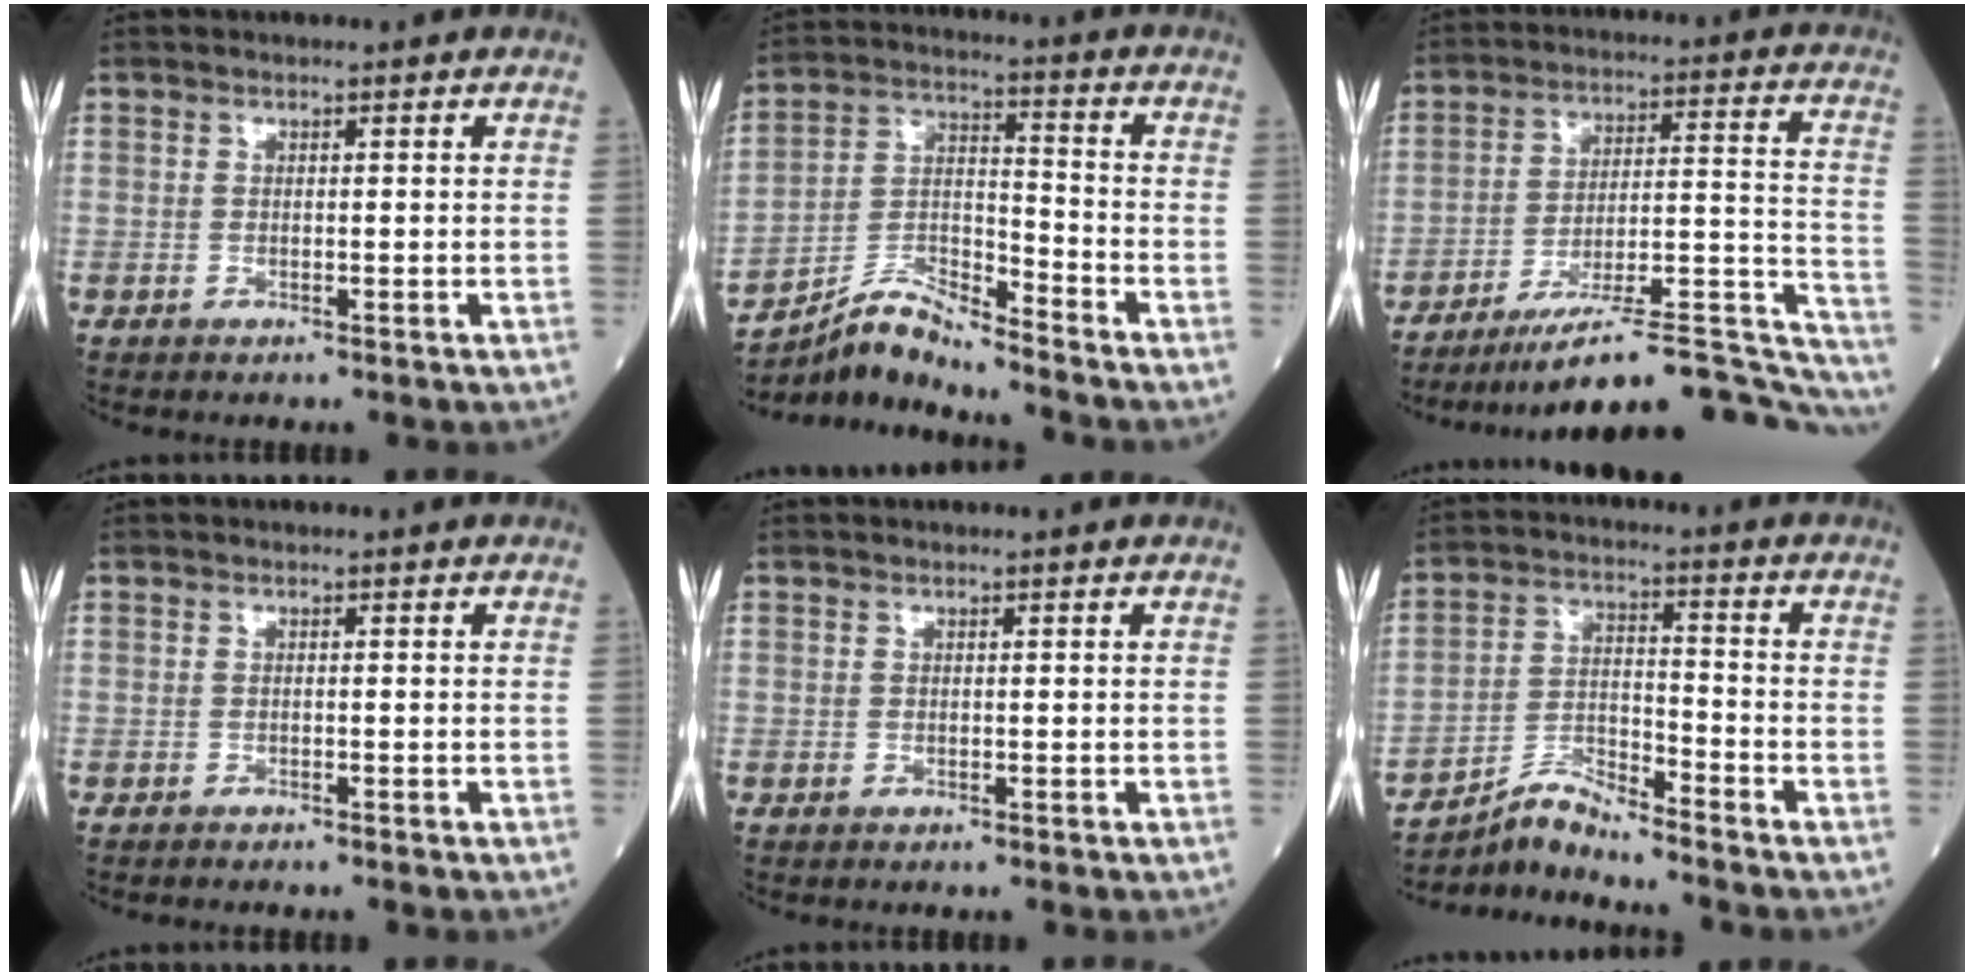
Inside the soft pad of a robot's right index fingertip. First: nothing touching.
{"total": 8.3, "force": [-8.0, -0.8, 2.0], "torque": [-0.052, 0.012, -0.148]}
{"total": 24.8, "force": [-22.5, 1.0, 10.5], "torque": [-0.067, 0.026, -0.311]}
{"total": 0.7, "force": [-0.7, -0.1, 0.3], "torque": [-0.001, 0.001, -0.009]}
{"total": 0.0}
{"total": 6.0, "force": [-5.8, -1.2, 0.8], "torque": [-0.026, -0.005, -0.106]}